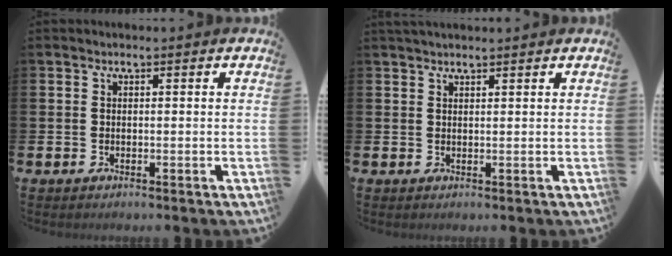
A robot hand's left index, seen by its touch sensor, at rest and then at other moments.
{"total": 1.3, "force": [1.2, 0.1, 0.4], "torque": [-0.009, 0.001, 0.022]}